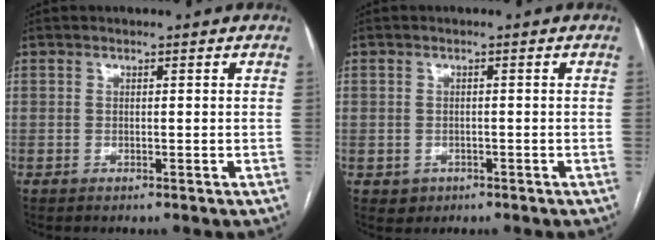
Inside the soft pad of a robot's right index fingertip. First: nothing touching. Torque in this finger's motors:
{"motor_torque": [-0.42, 0.08, -1.05, -0.21]}